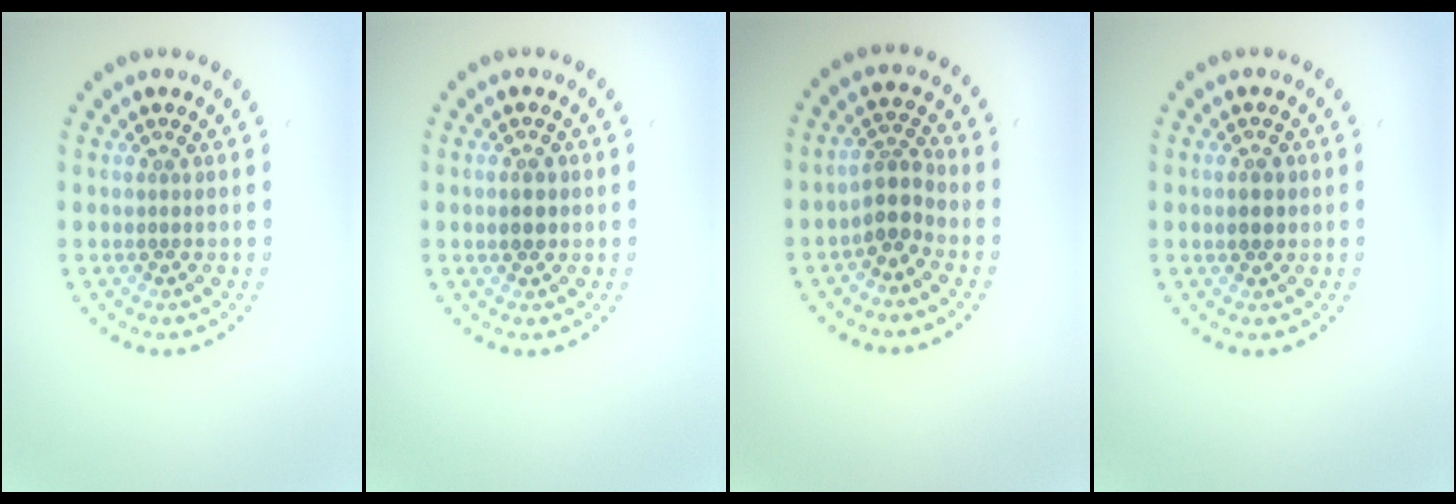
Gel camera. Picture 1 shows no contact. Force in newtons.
{"total": 2.0, "press": 2.0, "slide": 0.1}
{"total": 2.5, "press": 1.9, "slide": 1.6}
{"total": 2.0, "press": 2.0, "slide": 0.1}